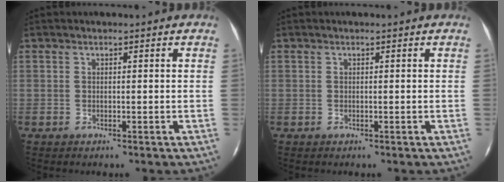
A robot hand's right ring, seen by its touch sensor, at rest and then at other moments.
{"total": 0.0}